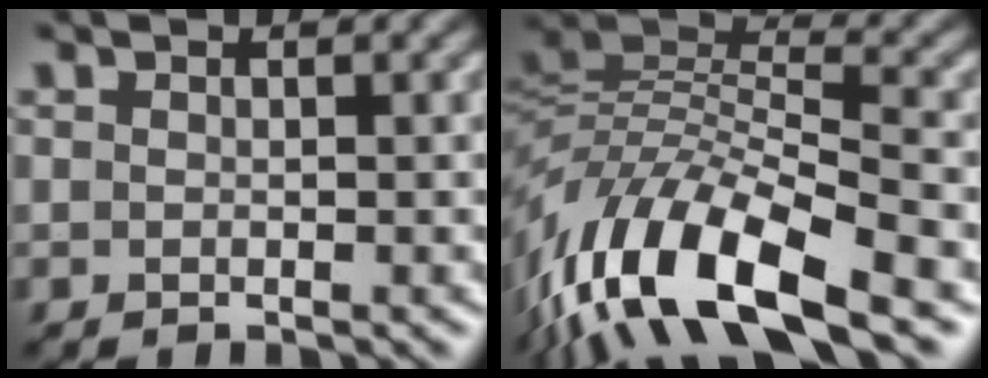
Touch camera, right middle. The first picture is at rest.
{"total": 13.1, "force": [-7.0, 4.9, 10.0], "torque": [-0.195, 0.005, -0.137]}